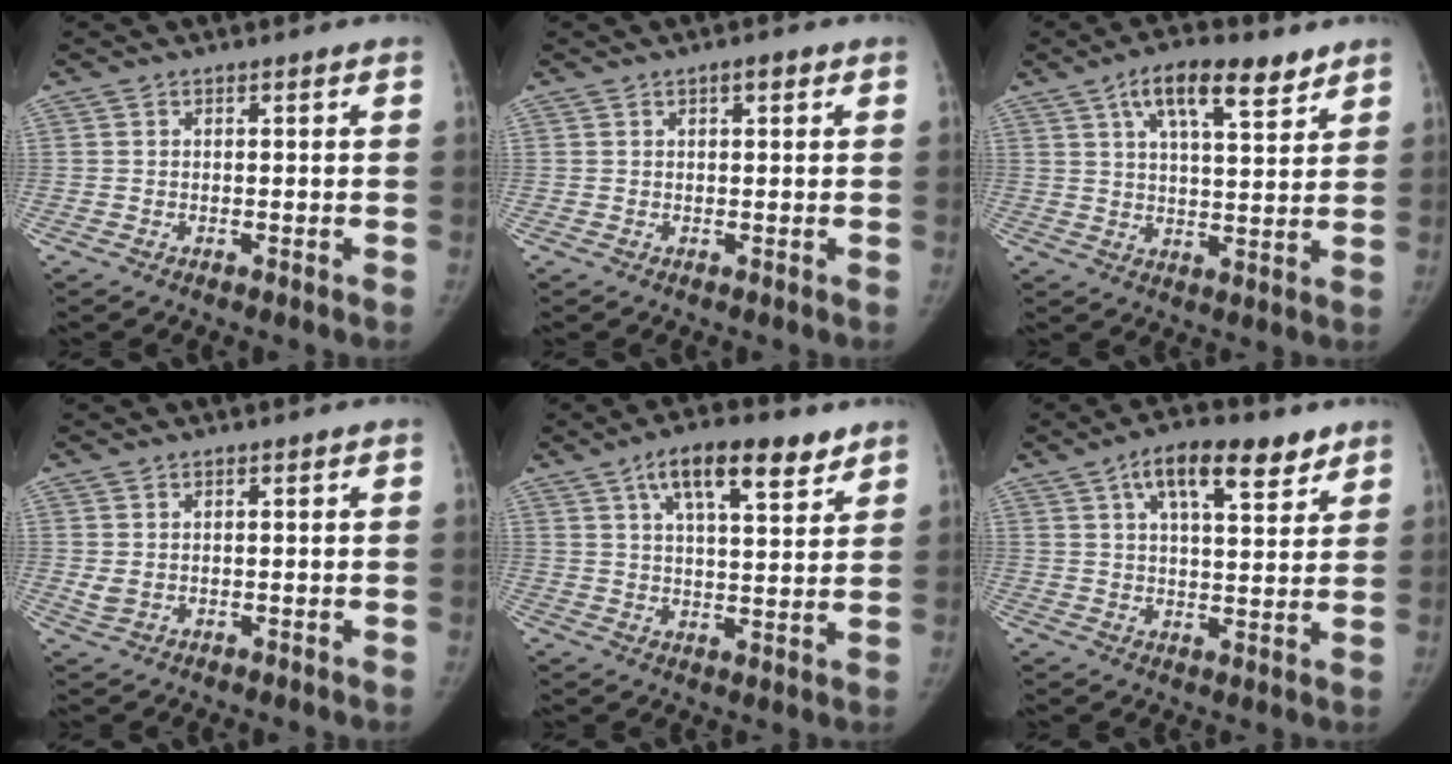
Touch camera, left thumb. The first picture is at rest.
{"total": 1.8, "force": [0.9, 0.7, 1.4], "torque": [-0.018, 0.000, 0.010]}
{"total": 11.7, "force": [7.0, 4.1, 8.5], "torque": [-0.119, -0.025, 0.114]}
{"total": 2.1, "force": [0.5, 1.3, 1.5], "torque": [-0.028, -0.002, 0.016]}
{"total": 12.8, "force": [7.6, 4.5, 9.3], "torque": [-0.125, -0.026, 0.121]}
{"total": 12.6, "force": [7.2, 5.0, 9.1], "torque": [-0.116, -0.021, 0.112]}